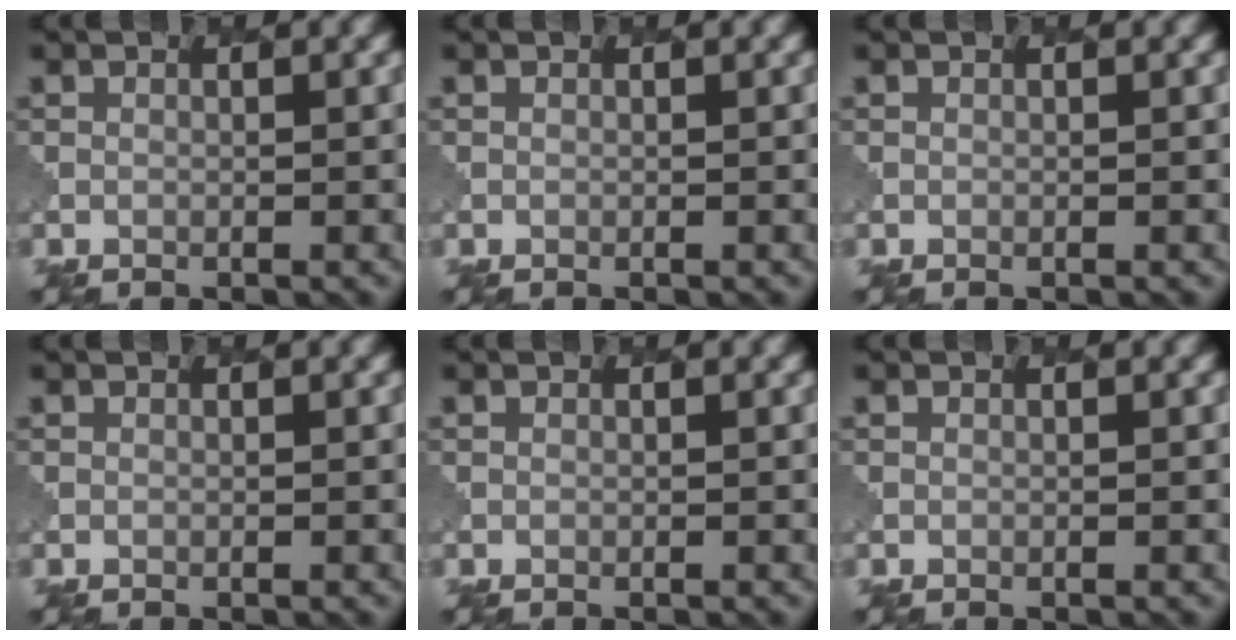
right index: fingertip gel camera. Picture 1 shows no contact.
{"total": 0.0}
{"total": 0.0}
{"total": 0.0}
{"total": 0.0}
{"total": 0.0}